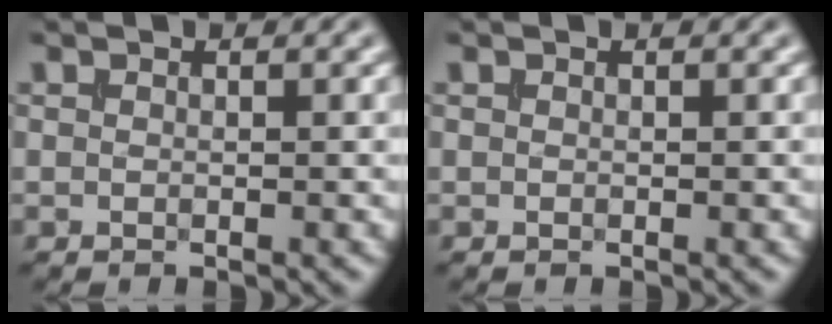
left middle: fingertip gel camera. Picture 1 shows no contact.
{"total": 0.0}